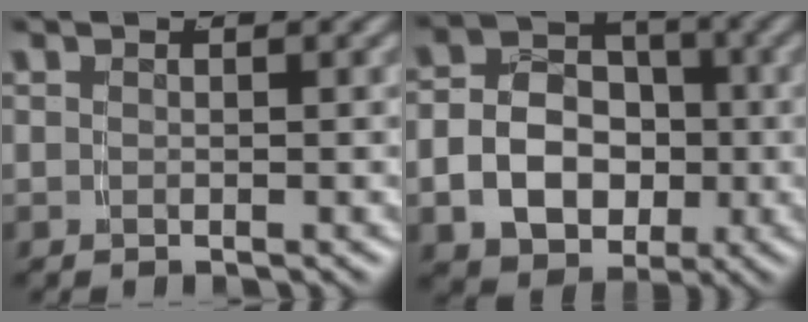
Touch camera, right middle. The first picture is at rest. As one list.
[{"total": 11.3, "force": [-2.3, 9.7, 5.4], "torque": [-0.107, -0.030, -0.043]}]